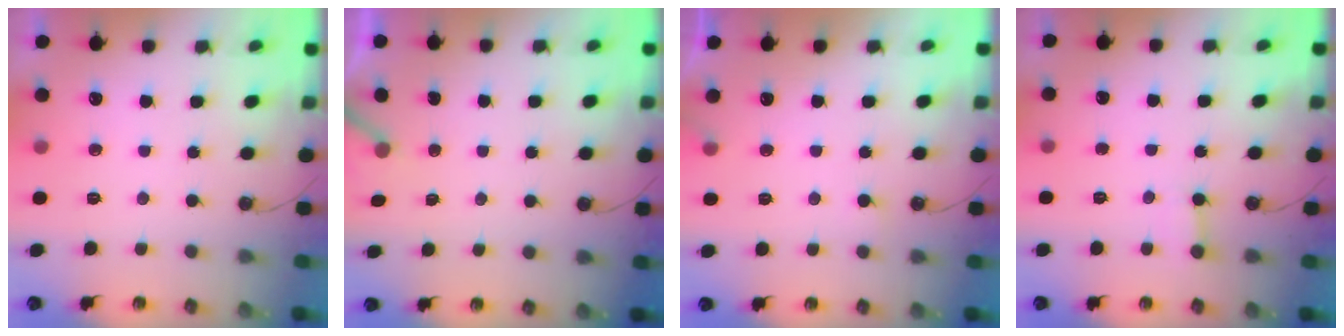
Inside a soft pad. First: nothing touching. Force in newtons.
{"total": 3.0, "press": 3.0, "slide": 0.3}
{"total": 6.0, "press": 6.0, "slide": 0.3}
{"total": 2.4, "press": 2.4, "slide": 0.4}